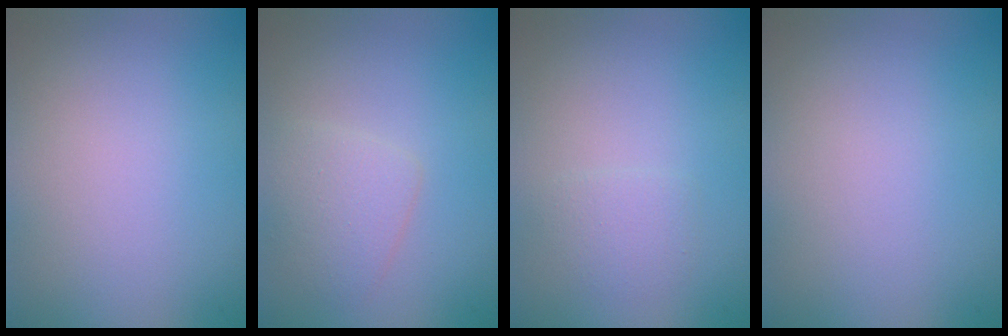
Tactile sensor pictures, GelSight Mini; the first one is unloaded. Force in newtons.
{"total": 2.2, "press": 2.2, "slide": 0.1}
{"total": 1.3, "press": 1.3, "slide": 0.1}
{"total": 0.0}